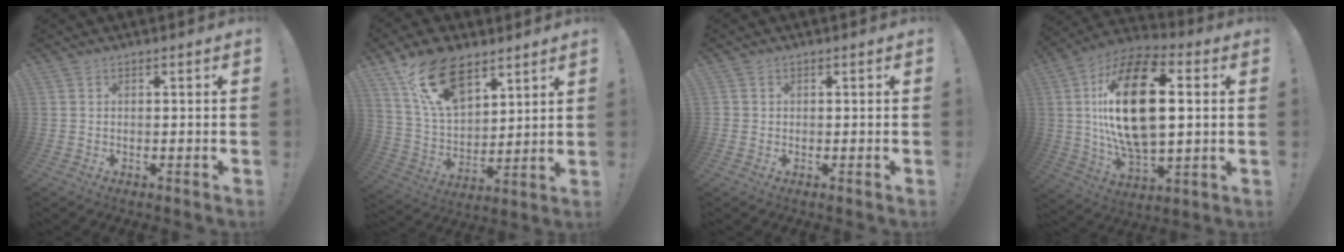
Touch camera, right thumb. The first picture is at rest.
{"total": 18.6, "force": [11.6, 9.7, 10.9], "torque": [-0.187, -0.066, 0.213]}
{"total": 0.8, "force": [0.0, 0.8, 0.1], "torque": [-0.008, 0.004, 0.001]}
{"total": 24.8, "force": [3.6, 13.0, 20.8], "torque": [-0.380, -0.004, 0.052]}